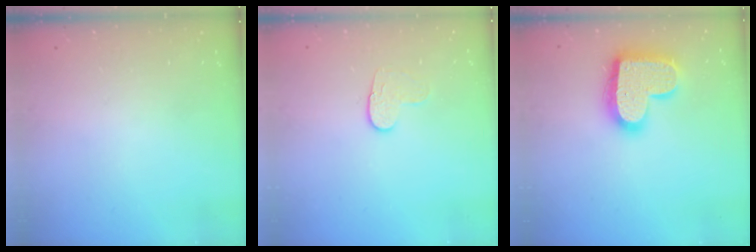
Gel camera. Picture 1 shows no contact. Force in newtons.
{"total": 7.9, "press": 7.8, "slide": 0.6}
{"total": 18.1, "press": 18.1, "slide": 1.1}